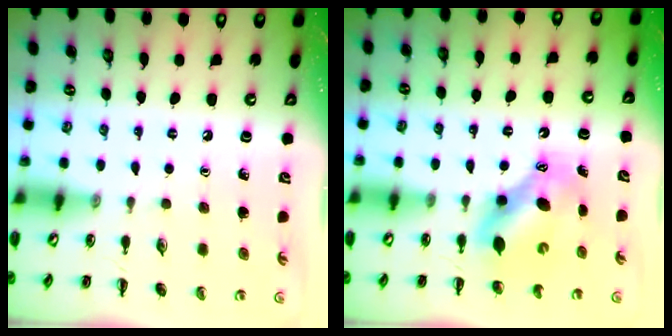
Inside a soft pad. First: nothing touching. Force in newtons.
{"total": 6.9, "press": 6.7, "slide": 1.6}